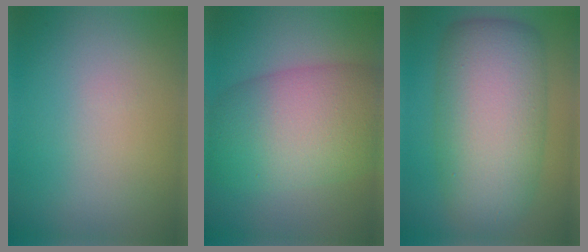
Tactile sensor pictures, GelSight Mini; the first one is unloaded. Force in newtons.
{"total": 10.2, "press": 10.2, "slide": 0.6}
{"total": 10.7, "press": 10.7, "slide": 0.4}